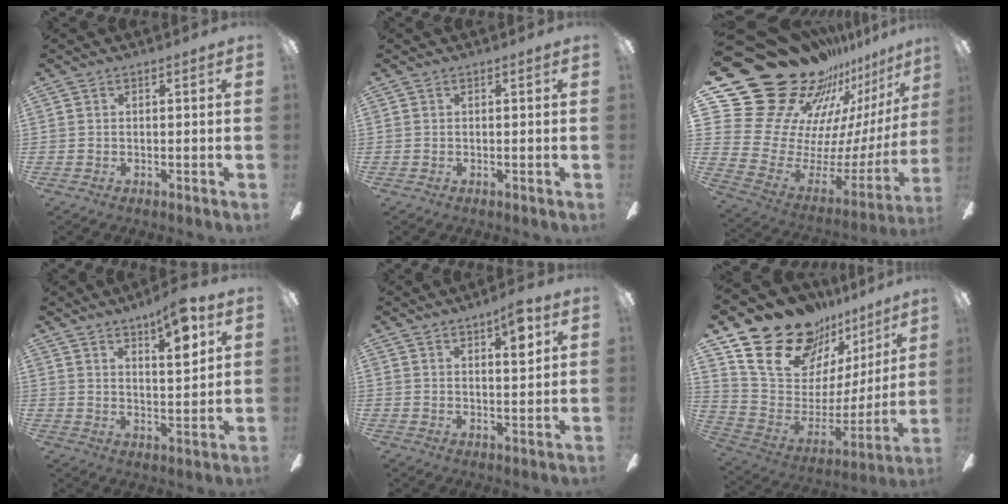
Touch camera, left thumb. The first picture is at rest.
{"total": 0.0}
{"total": 31.2, "force": [23.2, 15.7, 13.8], "torque": [-0.200, -0.220, 0.478]}
{"total": 9.0, "force": [5.9, 2.4, 6.4], "torque": [-0.086, -0.034, 0.093]}
{"total": 6.3, "force": [3.6, 1.8, 4.8], "torque": [-0.060, -0.015, 0.054]}
{"total": 23.2, "force": [17.5, 12.3, 8.9], "torque": [-0.147, -0.125, 0.330]}